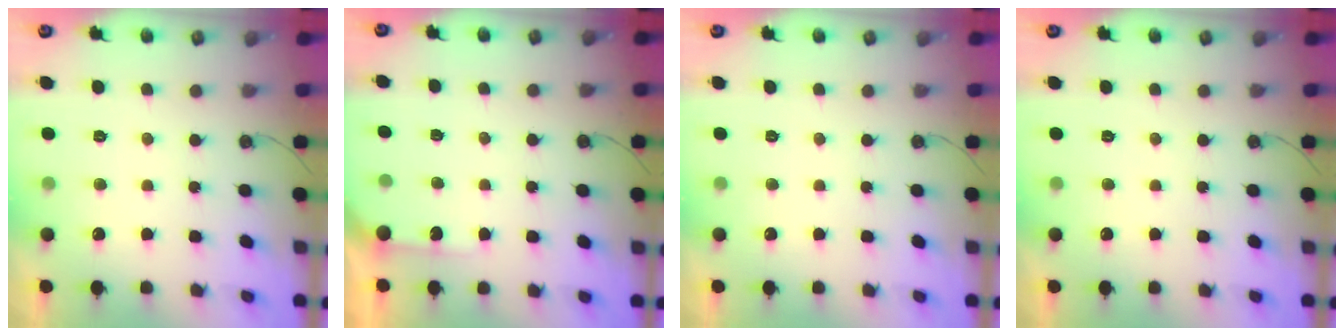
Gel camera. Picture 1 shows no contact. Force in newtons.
{"total": 4.5, "press": 4.4, "slide": 0.4}
{"total": 0.0}
{"total": 0.0}